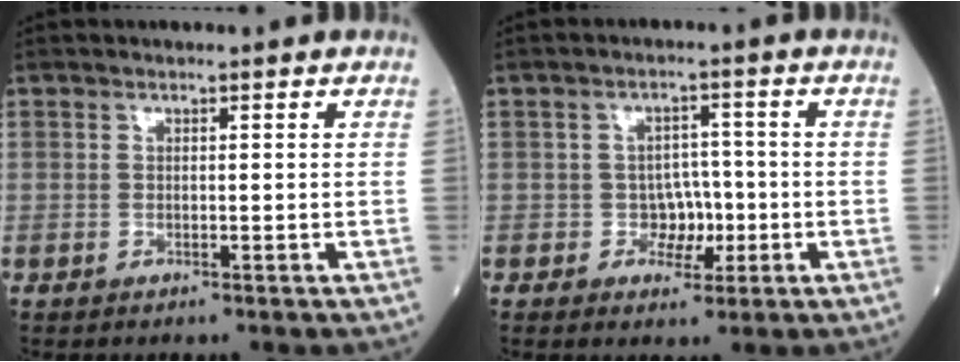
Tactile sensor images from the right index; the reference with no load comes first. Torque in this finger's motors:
{"motor_torque": [-0.04, -0.13, 0.05, 0.00]}